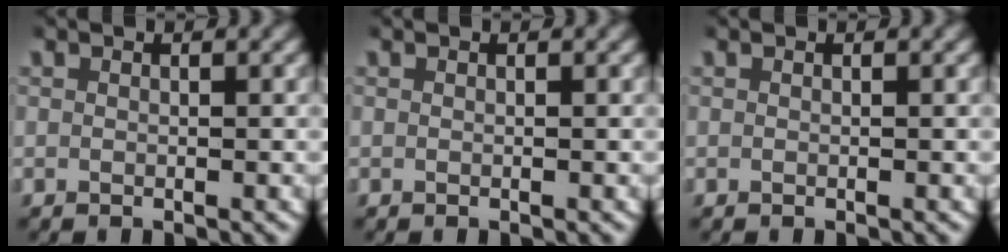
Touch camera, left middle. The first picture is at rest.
{"total": 0.0}
{"total": 0.0}